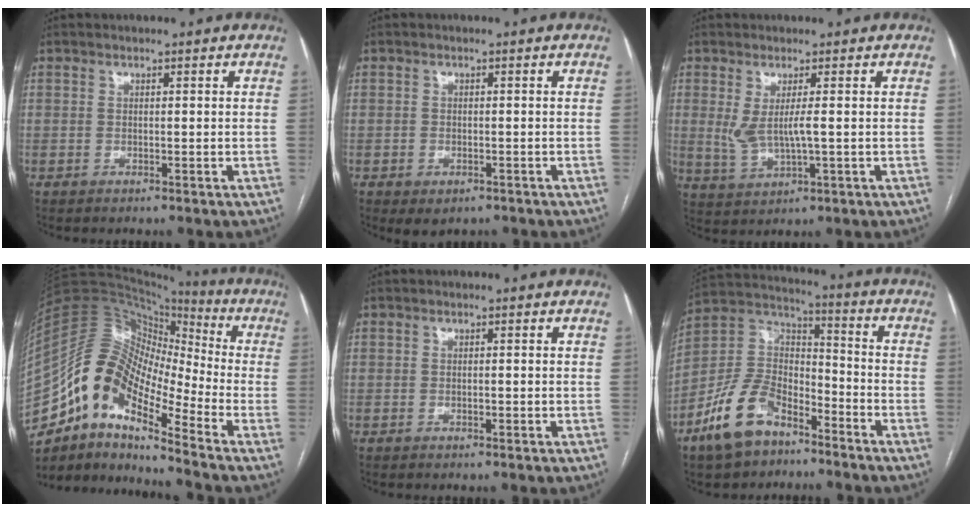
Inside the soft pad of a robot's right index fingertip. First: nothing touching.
{"total": 3.2, "force": [-2.0, 2.1, 1.5], "torque": [-0.014, 0.000, -0.018]}
{"total": 4.8, "force": [0.5, 0.8, 4.7], "torque": [-0.102, -0.005, 0.019]}
{"total": 15.7, "force": [-9.5, 5.5, 11.3], "torque": [-0.203, 0.053, -0.169]}
{"total": 0.7, "force": [-0.3, 0.3, 0.5], "torque": [-0.011, 0.001, -0.005]}
{"total": 13.5, "force": [-8.7, 7.0, 7.7], "torque": [-0.166, 0.020, -0.169]}